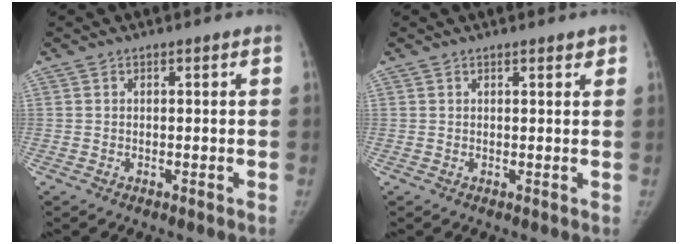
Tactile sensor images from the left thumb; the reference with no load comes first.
{"total": 1.3, "force": [1.0, 0.5, 0.7], "torque": [-0.004, -0.004, 0.012]}